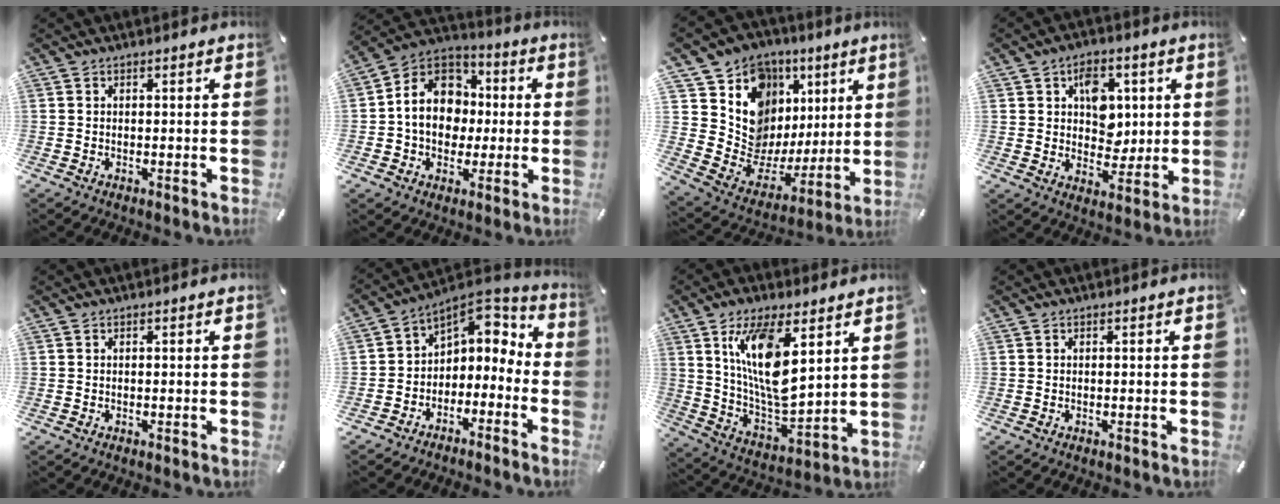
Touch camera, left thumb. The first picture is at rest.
{"total": 13.3, "force": [-0.7, 11.5, 6.6], "torque": [-0.136, 0.012, -0.012]}
{"total": 13.5, "force": [3.2, 12.2, 4.8], "torque": [-0.080, -0.048, 0.082]}
{"total": 8.5, "force": [2.4, 6.9, 4.4], "torque": [-0.049, -0.002, 0.038]}
{"total": 0.0}
{"total": 5.6, "force": [0.7, 5.3, 1.4], "torque": [-0.022, -0.011, 0.015]}
{"total": 15.6, "force": [7.6, 6.3, 12.0], "torque": [-0.241, -0.038, 0.129]}
{"total": 0.0}